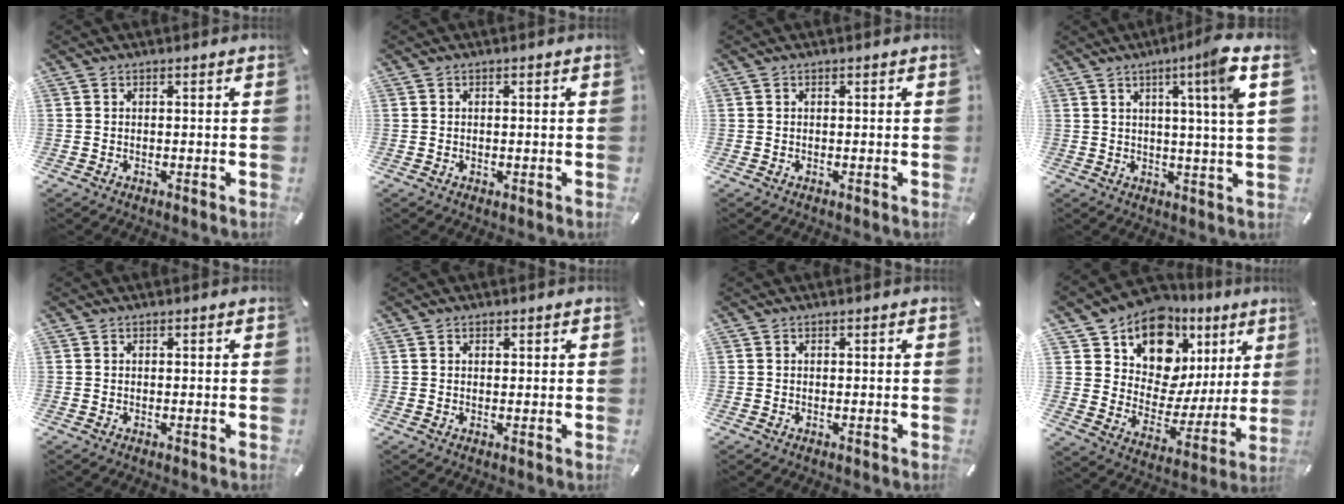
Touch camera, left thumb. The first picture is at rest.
{"total": 0.6, "force": [0.0, 0.6, 0.1], "torque": [-0.003, 0.004, -0.002]}
{"total": 0.0}
{"total": 9.5, "force": [4.2, -0.8, 8.5], "torque": [-0.137, -0.016, 0.059]}
{"total": 0.0}
{"total": 1.0, "force": [0.4, 0.9, 0.2], "torque": [0.005, 0.000, 0.004]}
{"total": 0.0}
{"total": 13.9, "force": [9.6, 8.8, 4.9], "torque": [-0.083, -0.090, 0.168]}